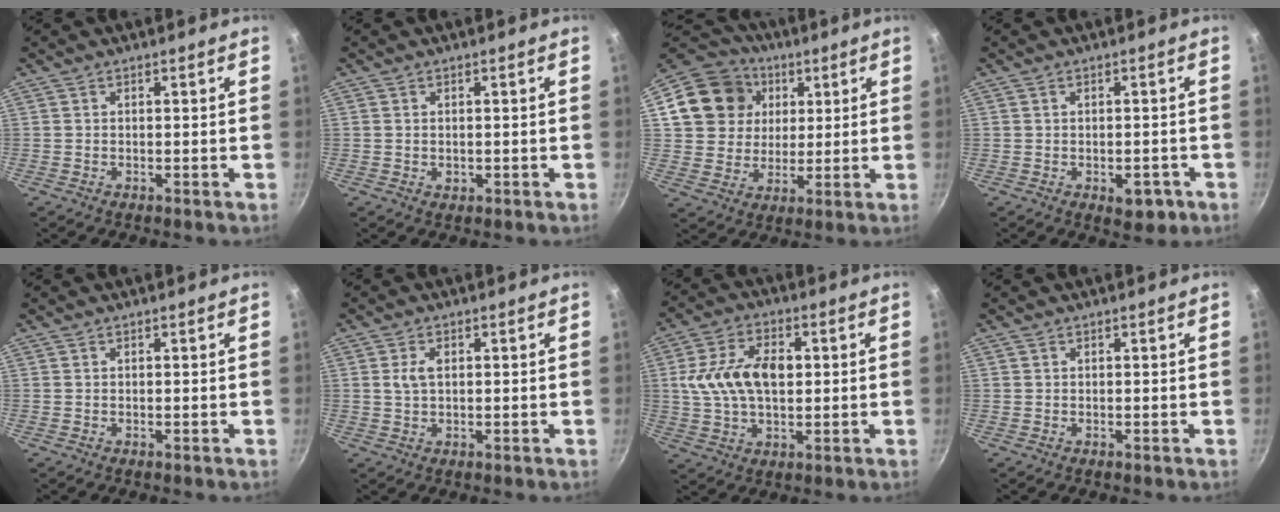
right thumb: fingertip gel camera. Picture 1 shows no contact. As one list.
[{"total": 1.0, "force": [0.0, 0.8, 0.5], "torque": [-0.006, 0.000, 0.001]}, {"total": 15.6, "force": [4.6, 13.6, 6.2], "torque": [-0.096, 0.013, 0.076]}, {"total": 4.6, "force": [-1.7, 2.7, 3.3], "torque": [-0.019, 0.016, -0.012]}, {"total": 0.0}, {"total": 3.1, "force": [0.5, 1.9, 2.4], "torque": [-0.039, 0.003, 0.010]}, {"total": 12.6, "force": [1.4, 7.8, 9.8], "torque": [-0.163, 0.013, 0.019]}, {"total": 0.0}]